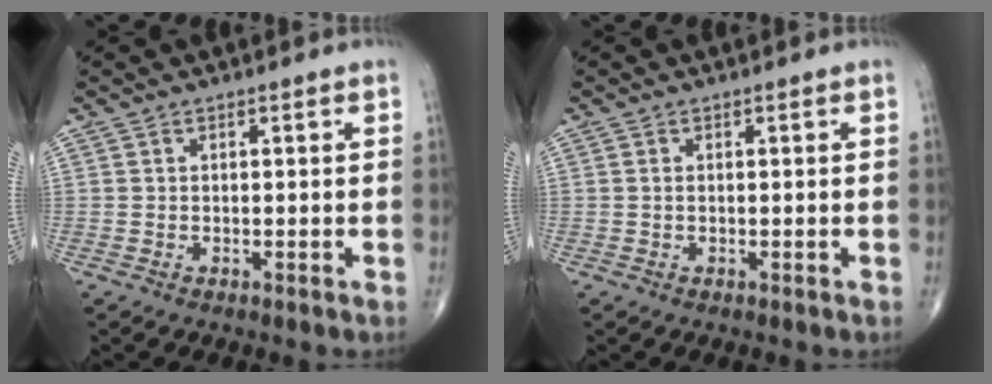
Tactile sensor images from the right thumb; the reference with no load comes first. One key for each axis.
{"total": 0.5, "fx": 0.1, "fy": 0.3, "fz": 0.4, "tx": -0.011, "ty": 0.004, "tz": 0.003}